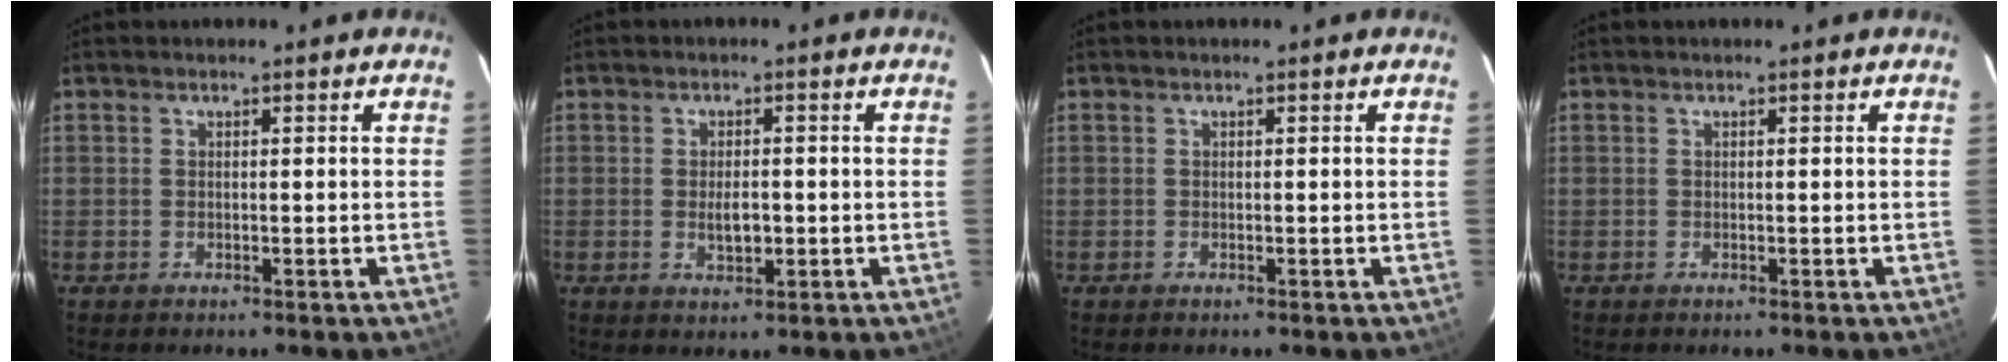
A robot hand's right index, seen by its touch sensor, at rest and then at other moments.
{"total": 3.4, "force": [-0.5, 1.7, 2.9], "torque": [-0.053, -0.005, -0.005]}
{"total": 0.0}
{"total": 0.0}